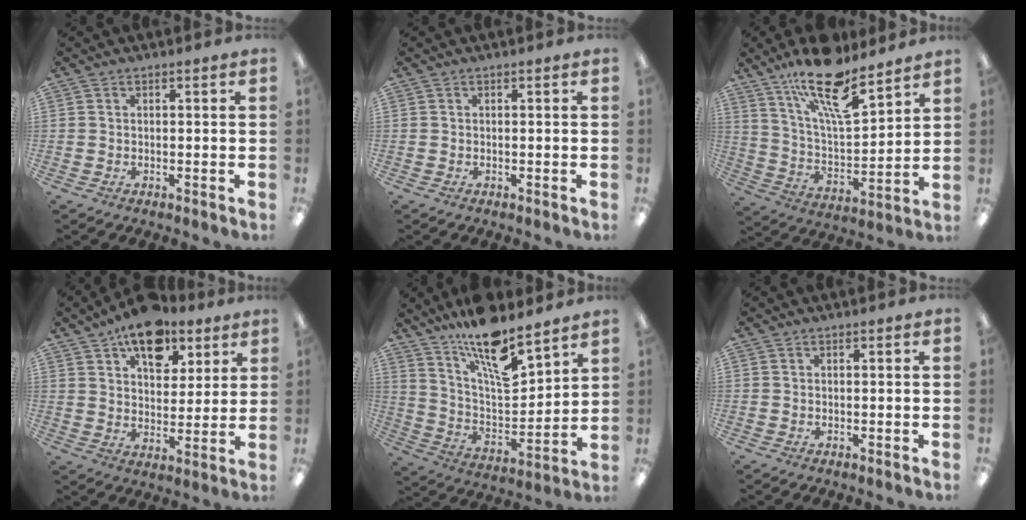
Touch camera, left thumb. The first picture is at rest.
{"total": 0.0}
{"total": 20.0, "force": [14.2, 6.6, 12.4], "torque": [-0.212, -0.081, 0.241]}
{"total": 14.3, "force": [9.3, 8.0, 7.4], "torque": [-0.098, -0.044, 0.164]}
{"total": 16.2, "force": [12.7, 4.5, 9.0], "torque": [-0.162, -0.088, 0.217]}
{"total": 0.0}